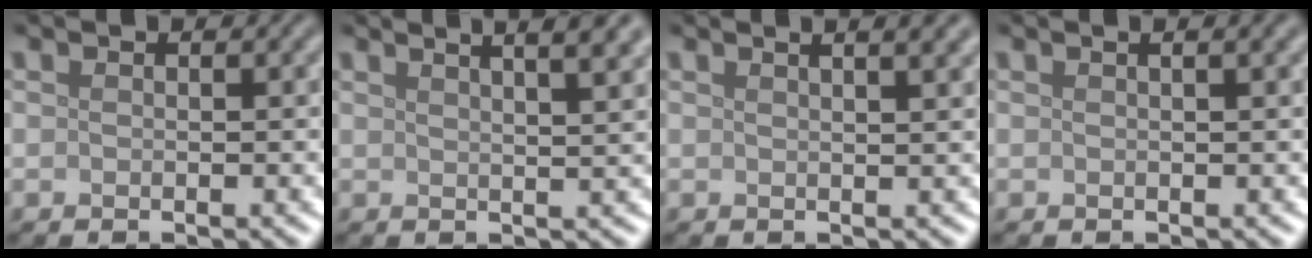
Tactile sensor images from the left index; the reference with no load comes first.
{"total": 8.7, "force": [5.5, 3.6, 5.8], "torque": [-0.024, 0.056, 0.035]}
{"total": 5.9, "force": [3.5, 2.6, 3.9], "torque": [-0.016, 0.044, 0.014]}
{"total": 2.4, "force": [1.2, 1.0, 1.9], "torque": [-0.012, 0.003, 0.000]}